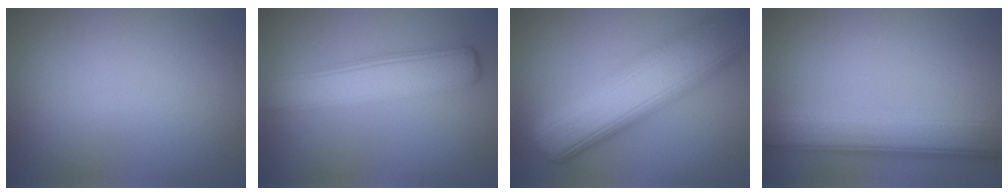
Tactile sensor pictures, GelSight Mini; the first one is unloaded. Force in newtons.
{"total": 5.5, "press": 5.5, "slide": 0.1}
{"total": 10.5, "press": 10.5, "slide": 0.3}
{"total": 6.5, "press": 6.5, "slide": 0.1}